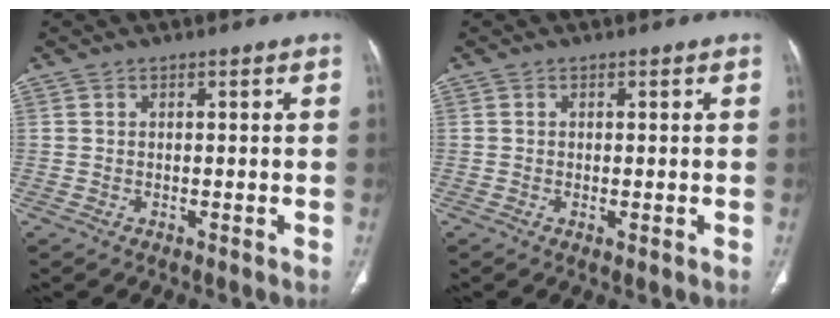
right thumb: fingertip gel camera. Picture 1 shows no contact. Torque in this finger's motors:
{"motor_torque": [-0.35, 0.24, -0.38, 0.08, 0.00]}